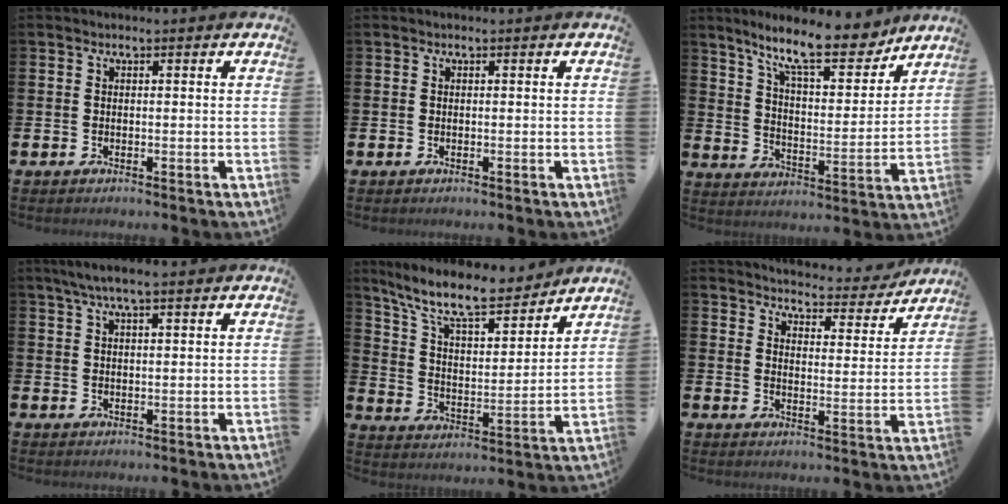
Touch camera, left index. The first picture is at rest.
{"total": 0.0}
{"total": 12.1, "force": [10.1, 2.7, 5.9], "torque": [-0.120, -0.056, 0.173]}
{"total": 4.1, "force": [3.1, 0.7, 2.7], "torque": [-0.056, 0.000, 0.054]}
{"total": 11.1, "force": [9.6, 2.7, 5.0], "torque": [-0.133, -0.056, 0.167]}
{"total": 4.3, "force": [4.2, 0.7, 0.1], "torque": [-0.014, -0.040, 0.067]}